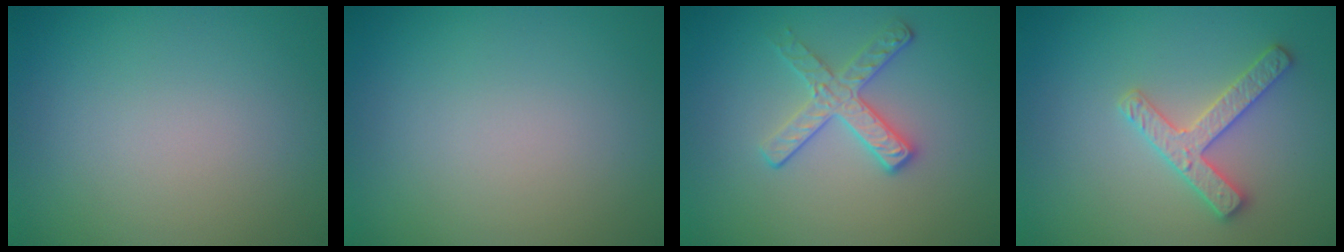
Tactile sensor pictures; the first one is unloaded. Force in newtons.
{"total": 0.0}
{"total": 2.8, "press": 2.7, "slide": 0.7}
{"total": 2.9, "press": 2.9, "slide": 0.5}